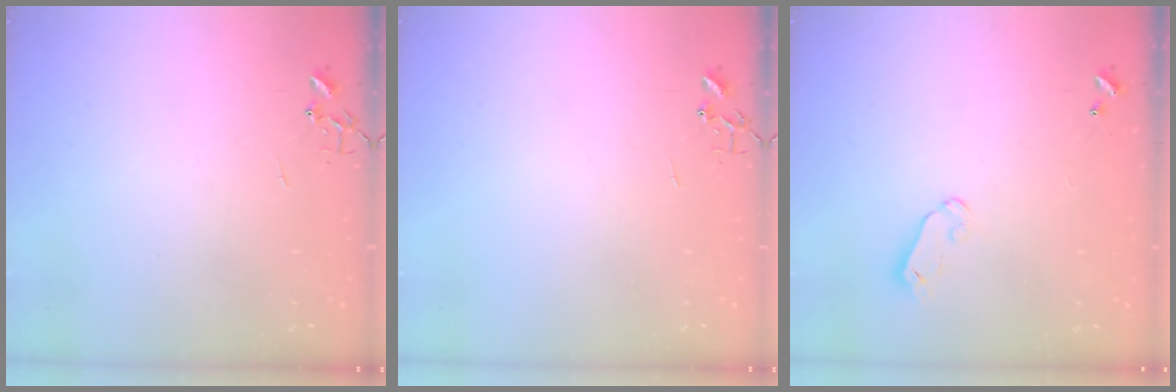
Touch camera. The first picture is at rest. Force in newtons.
{"total": 0.0}
{"total": 4.0, "press": 4.0, "slide": 0.4}